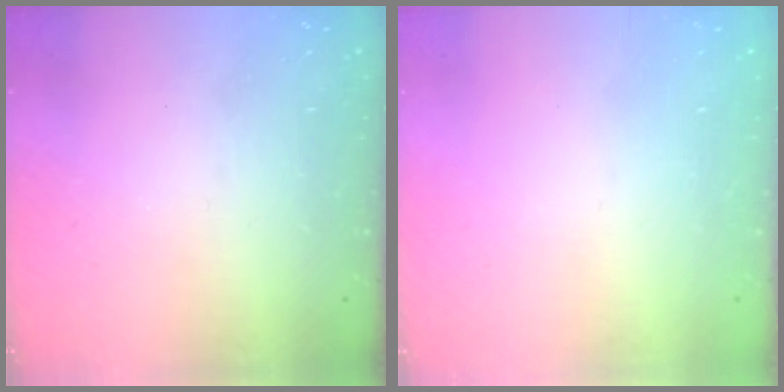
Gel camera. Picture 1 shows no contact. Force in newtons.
{"total": 1.5, "press": 1.5, "slide": 0.1}